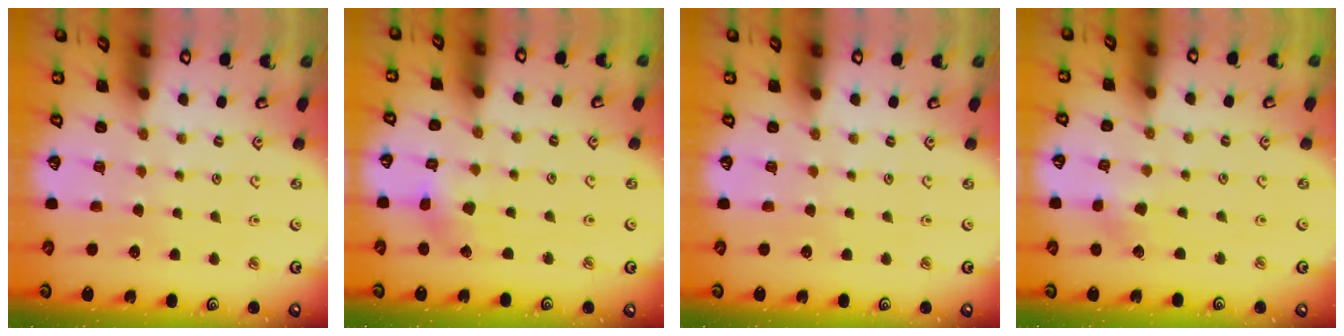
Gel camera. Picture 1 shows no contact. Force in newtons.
{"total": 2.9, "press": 2.9, "slide": 0.3}
{"total": 0.0}
{"total": 2.8, "press": 2.7, "slide": 0.5}